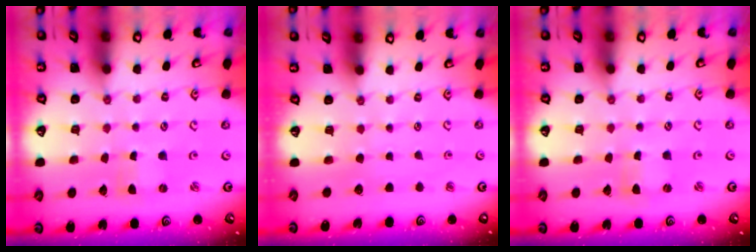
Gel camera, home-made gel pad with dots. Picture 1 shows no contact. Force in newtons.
{"total": 0.0}
{"total": 0.0}